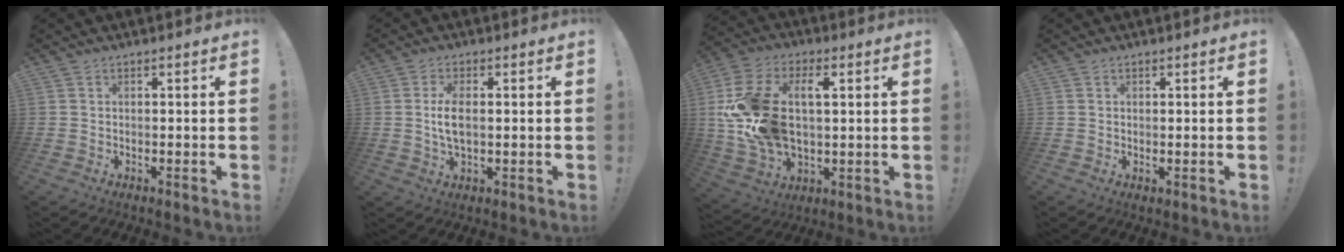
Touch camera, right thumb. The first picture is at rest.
{"total": 5.8, "force": [0.2, 2.5, 5.3], "torque": [-0.108, -0.006, -0.004]}
{"total": 21.0, "force": [3.2, 13.5, 15.7], "torque": [-0.311, -0.001, 0.062]}
{"total": 0.5, "force": [0.4, 0.1, 0.3], "torque": [0.003, -0.003, 0.006]}